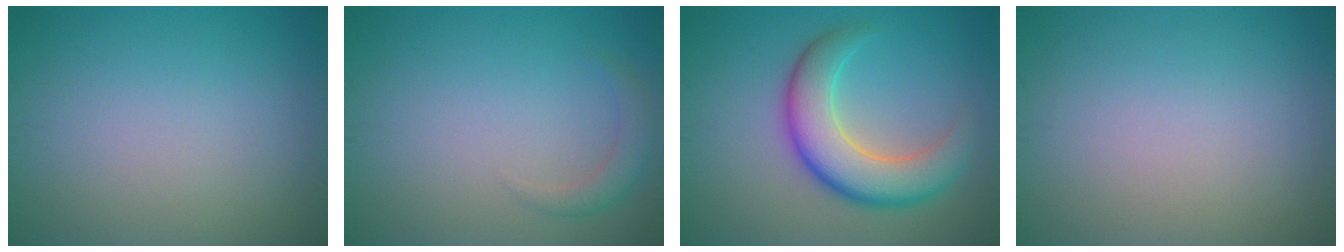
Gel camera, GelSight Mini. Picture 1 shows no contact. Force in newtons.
{"total": 1.8, "press": 1.8, "slide": 0.3}
{"total": 7.0, "press": 7.0, "slide": 0.5}
{"total": 0.0}